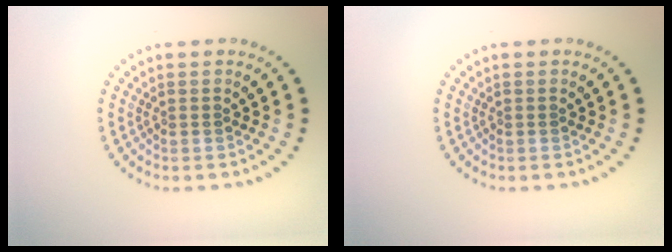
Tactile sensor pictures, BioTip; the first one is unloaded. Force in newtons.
{"total": 0.0}